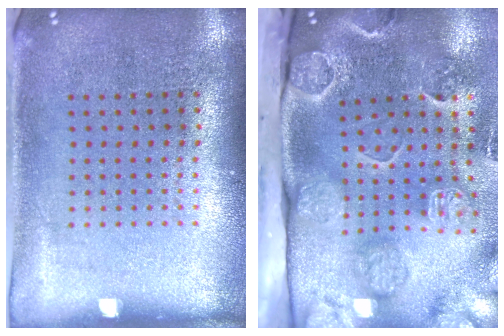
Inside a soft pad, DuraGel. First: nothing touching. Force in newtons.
{"total": 4.5, "press": 3.4, "slide": 2.8}